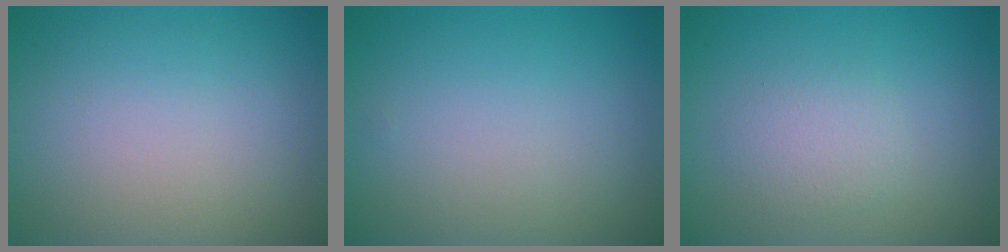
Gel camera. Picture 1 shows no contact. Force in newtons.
{"total": 0.0}
{"total": 2.0, "press": 2.0, "slide": 0.0}